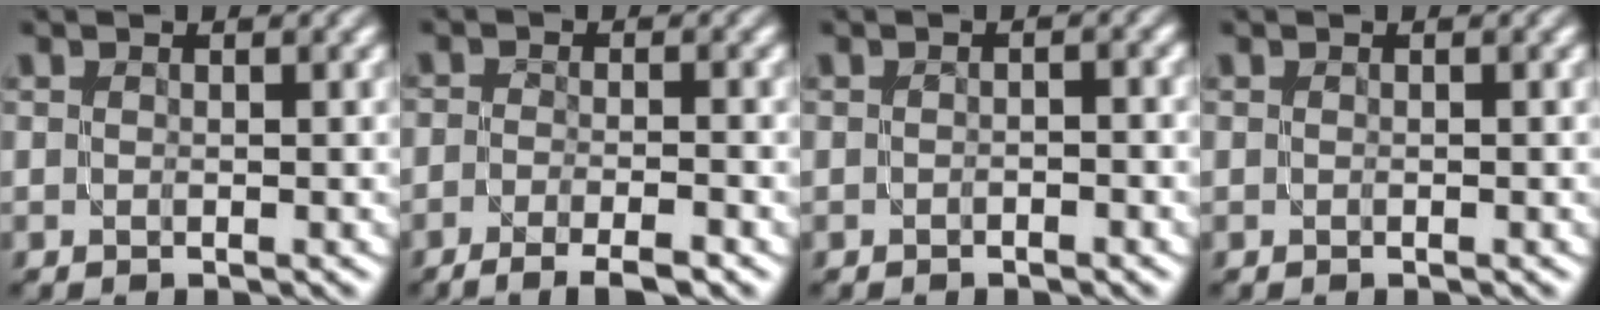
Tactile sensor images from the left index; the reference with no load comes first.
{"total": 4.7, "force": [-3.3, 1.1, 3.2], "torque": [-0.049, 0.001, -0.055]}
{"total": 1.0, "force": [-0.6, 0.2, 0.7], "torque": [-0.012, 0.002, -0.012]}
{"total": 0.0}